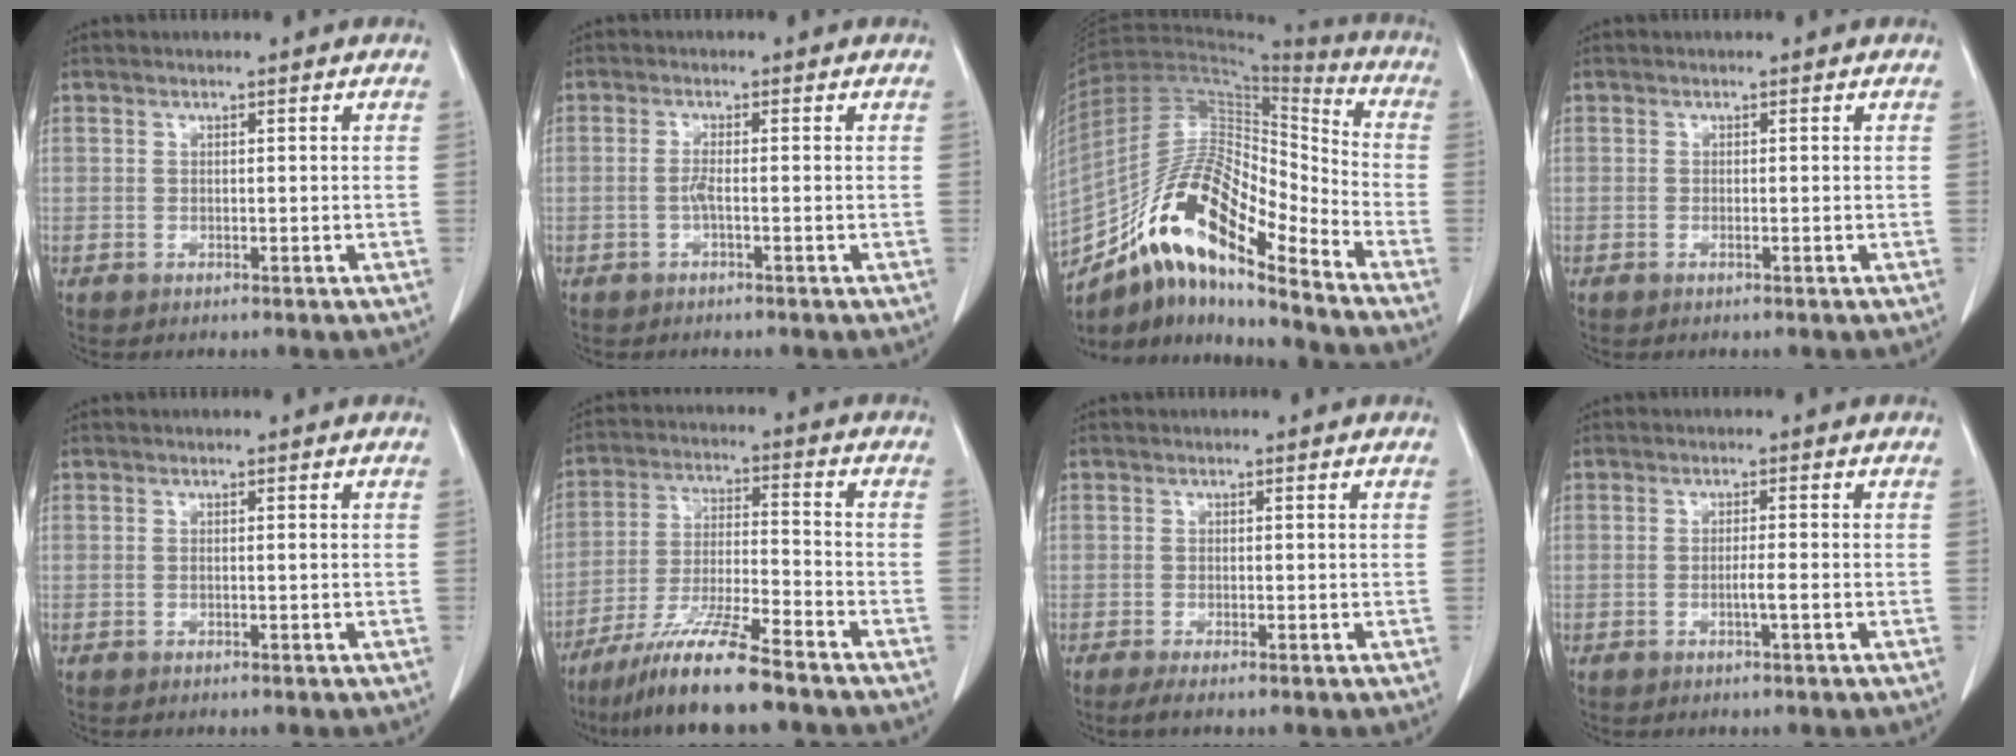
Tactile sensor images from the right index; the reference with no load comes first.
{"total": 1.4, "force": [-0.4, 0.0, 1.3], "torque": [-0.025, 0.002, -0.008]}
{"total": 18.8, "force": [-12.2, 4.5, 13.6], "torque": [-0.261, 0.022, -0.214]}
{"total": 0.0}
{"total": 0.0}
{"total": 11.8, "force": [-9.1, 0.0, 7.6], "torque": [-0.145, -0.028, -0.167]}
{"total": 1.8, "force": [-1.3, -0.2, 1.1], "torque": [-0.023, -0.004, -0.025]}
{"total": 1.6, "force": [-0.5, -0.3, 1.5], "torque": [-0.025, 0.001, -0.008]}